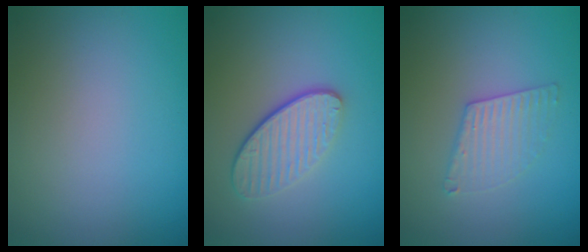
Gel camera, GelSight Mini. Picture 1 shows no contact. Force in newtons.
{"total": 3.7, "press": 2.9, "slide": 2.3}
{"total": 2.5, "press": 2.5, "slide": 0.2}